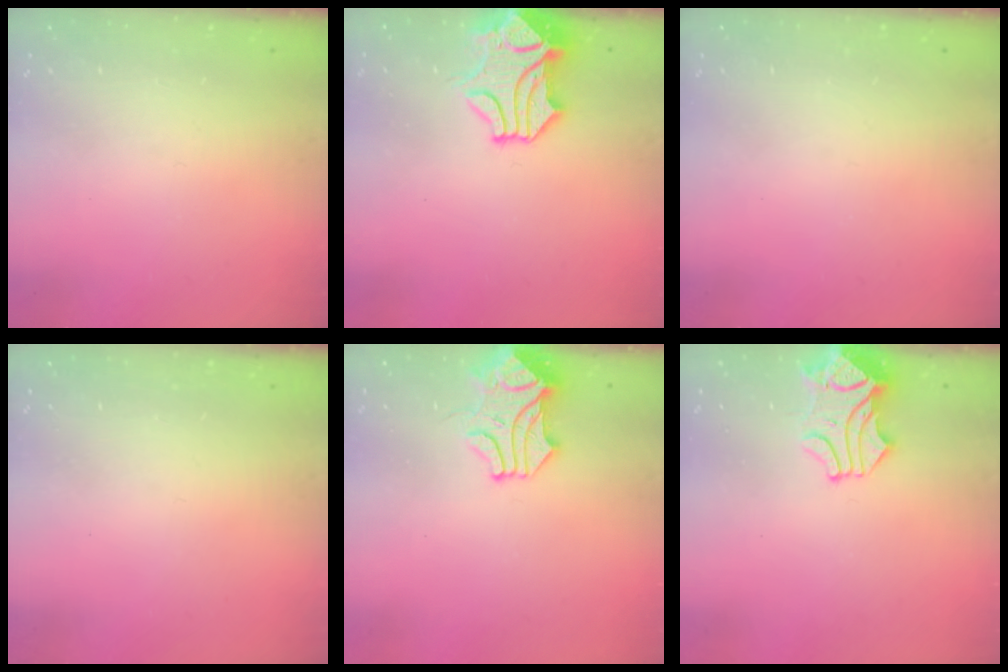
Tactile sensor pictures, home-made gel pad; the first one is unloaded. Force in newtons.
{"total": 2.1, "press": 1.6, "slide": 1.3}
{"total": 0.0}
{"total": 0.0}
{"total": 1.4, "press": 1.4, "slide": 0.0}
{"total": 1.2, "press": 0.1, "slide": 1.2}